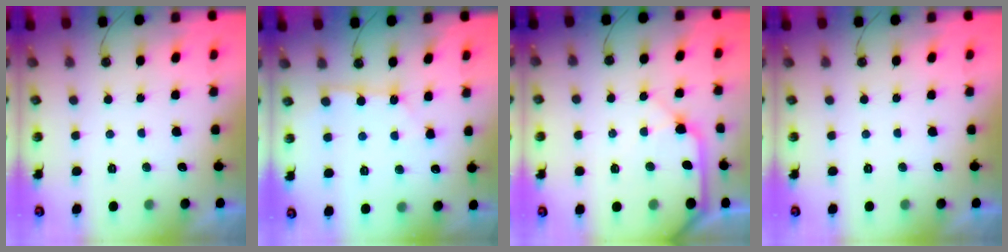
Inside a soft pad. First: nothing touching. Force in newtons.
{"total": 3.0, "press": 2.9, "slide": 0.3}
{"total": 10.5, "press": 10.4, "slide": 1.6}
{"total": 0.0}